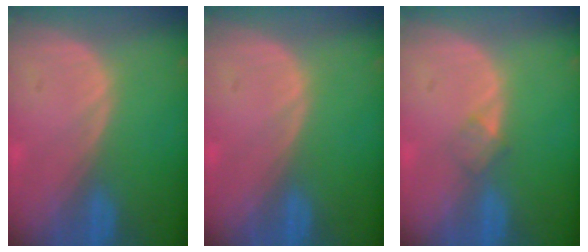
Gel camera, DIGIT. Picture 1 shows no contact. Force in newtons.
{"total": 0.0}
{"total": 1.8, "press": 1.8, "slide": 0.2}